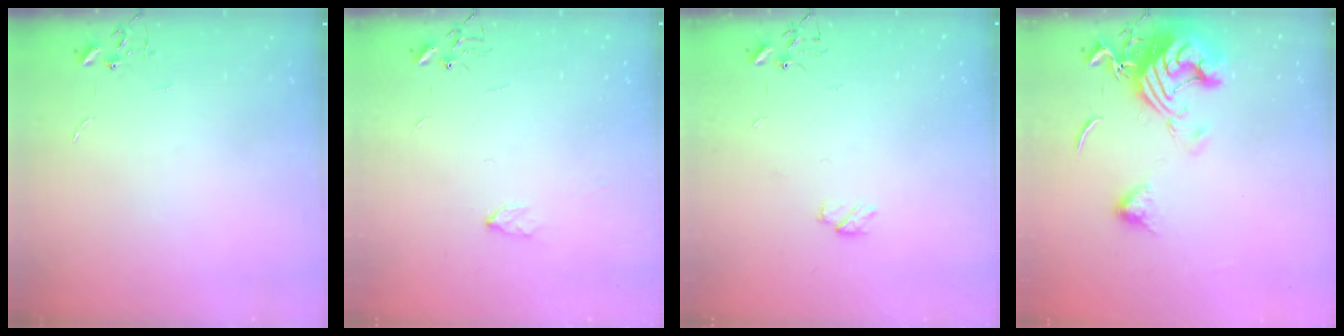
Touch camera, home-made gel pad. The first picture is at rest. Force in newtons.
{"total": 3.6, "press": 3.6, "slide": 0.6}
{"total": 4.6, "press": 4.6, "slide": 0.7}
{"total": 15.9, "press": 15.7, "slide": 2.1}